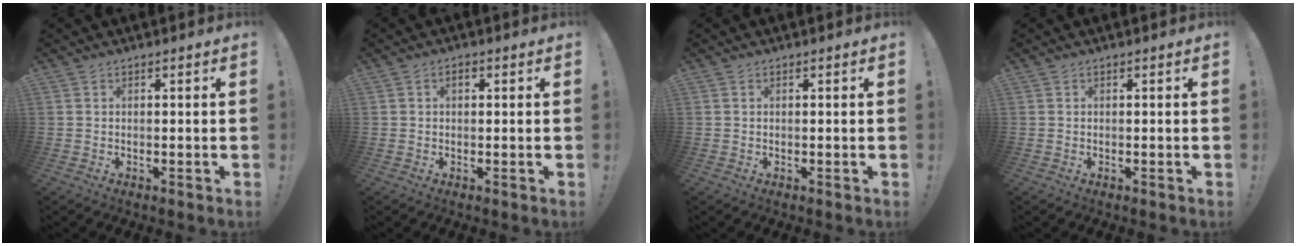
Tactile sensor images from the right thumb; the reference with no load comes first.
{"total": 1.5, "force": [0.4, 0.9, 1.2], "torque": [-0.024, 0.005, 0.004]}
{"total": 0.0}
{"total": 0.0}